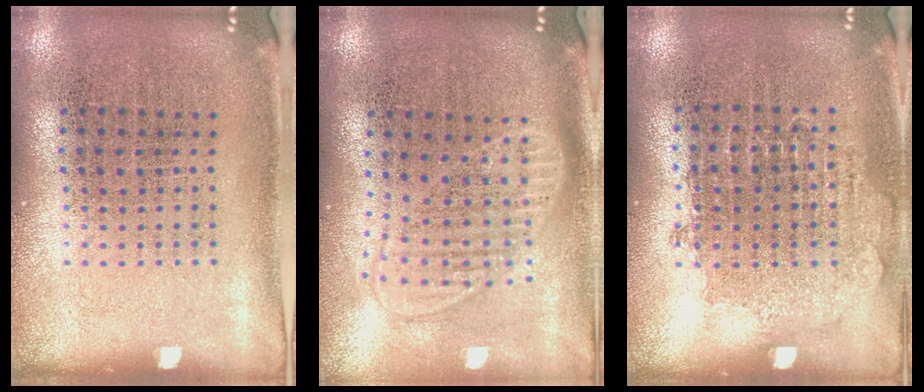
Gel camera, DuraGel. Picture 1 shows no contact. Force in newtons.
{"total": 1.9, "press": 1.6, "slide": 1.1}
{"total": 0.7, "press": 0.7, "slide": 0.3}